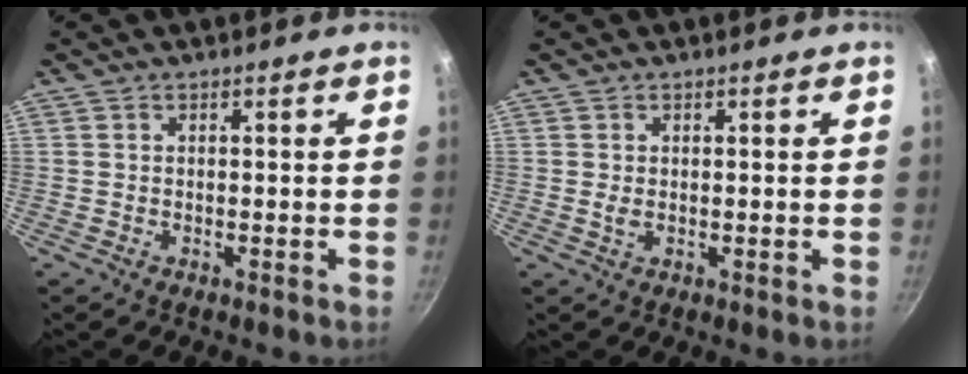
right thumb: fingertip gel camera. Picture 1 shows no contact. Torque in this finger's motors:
{"motor_torque": [1.59, 1.39, -0.21, -0.04, 0.03]}